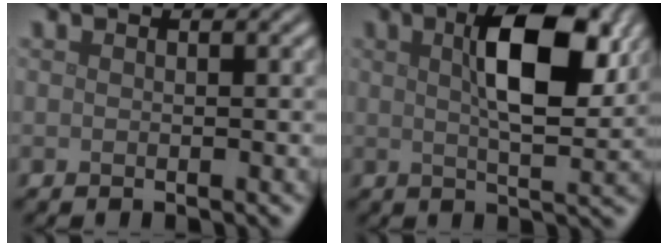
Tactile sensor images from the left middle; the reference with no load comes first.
{"total": 8.3, "force": [2.6, 2.9, 7.4], "torque": [-0.119, 0.011, 0.040]}